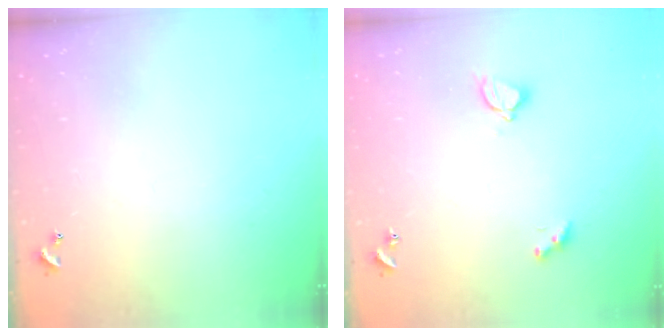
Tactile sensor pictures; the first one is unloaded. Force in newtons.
{"total": 3.0, "press": 3.0, "slide": 0.5}